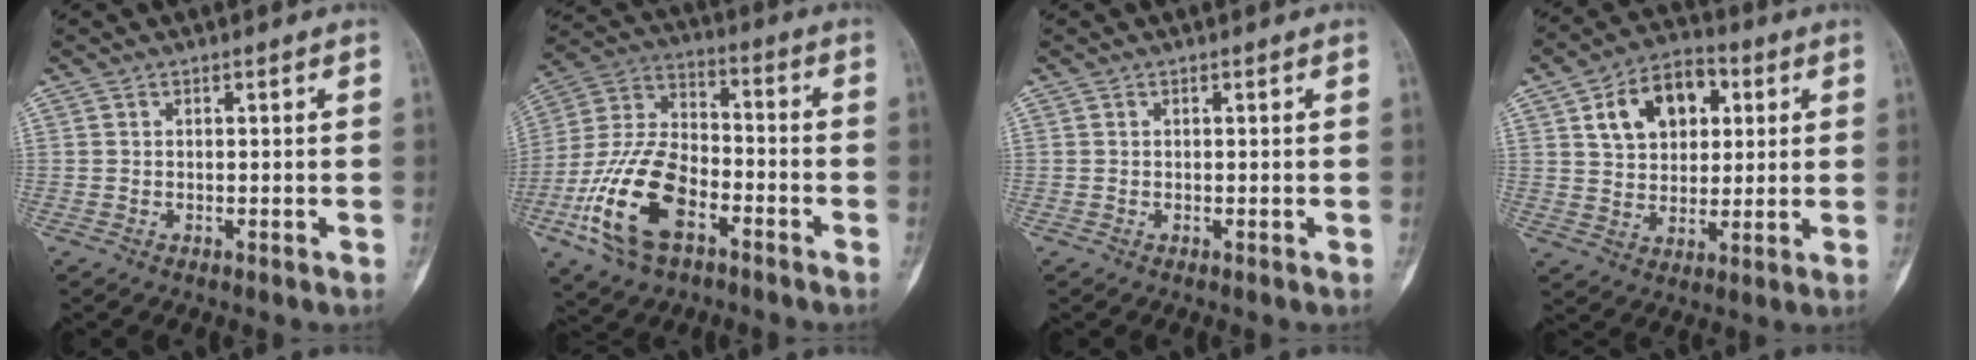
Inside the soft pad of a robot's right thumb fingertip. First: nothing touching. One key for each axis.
{"total": 18.2, "fx": -7.7, "fy": 9.9, "fz": 13.2, "tx": -0.264, "ty": 0.042, "tz": -0.147}
{"total": 0.0}
{"total": 13.0, "fx": 4.3, "fy": 9.0, "fz": 8.4, "tx": -0.101, "ty": 0.002, "tz": 0.069}